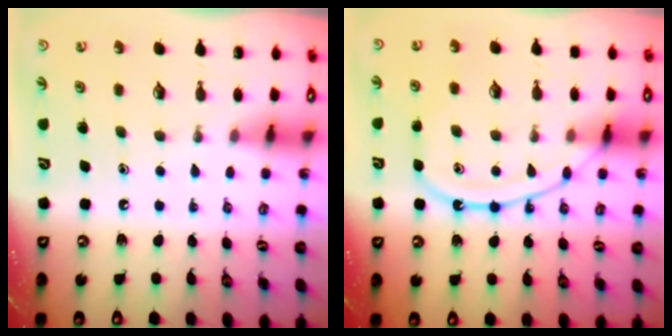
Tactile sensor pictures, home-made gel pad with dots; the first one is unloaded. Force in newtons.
{"total": 12.0, "press": 12.0, "slide": 1.1}